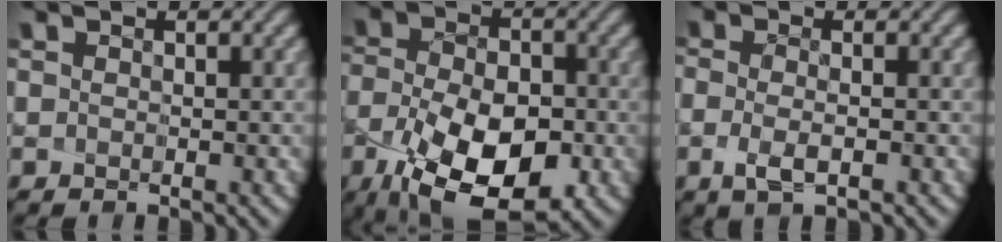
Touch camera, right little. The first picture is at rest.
{"total": 11.3, "force": [-6.1, 5.2, 8.0], "torque": [-0.150, -0.053, -0.085]}
{"total": 2.0, "force": [-1.7, -0.4, 1.0], "torque": [-0.024, -0.022, -0.019]}